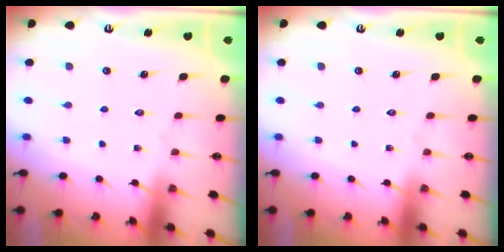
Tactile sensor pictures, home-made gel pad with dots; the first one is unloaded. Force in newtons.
{"total": 0.0}